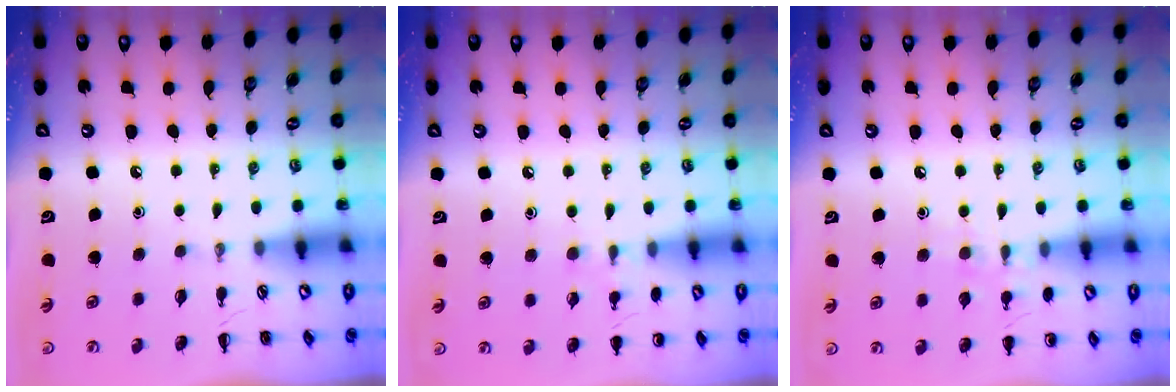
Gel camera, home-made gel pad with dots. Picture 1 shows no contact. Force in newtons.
{"total": 5.6, "press": 5.3, "slide": 1.7}
{"total": 7.4, "press": 7.1, "slide": 2.0}